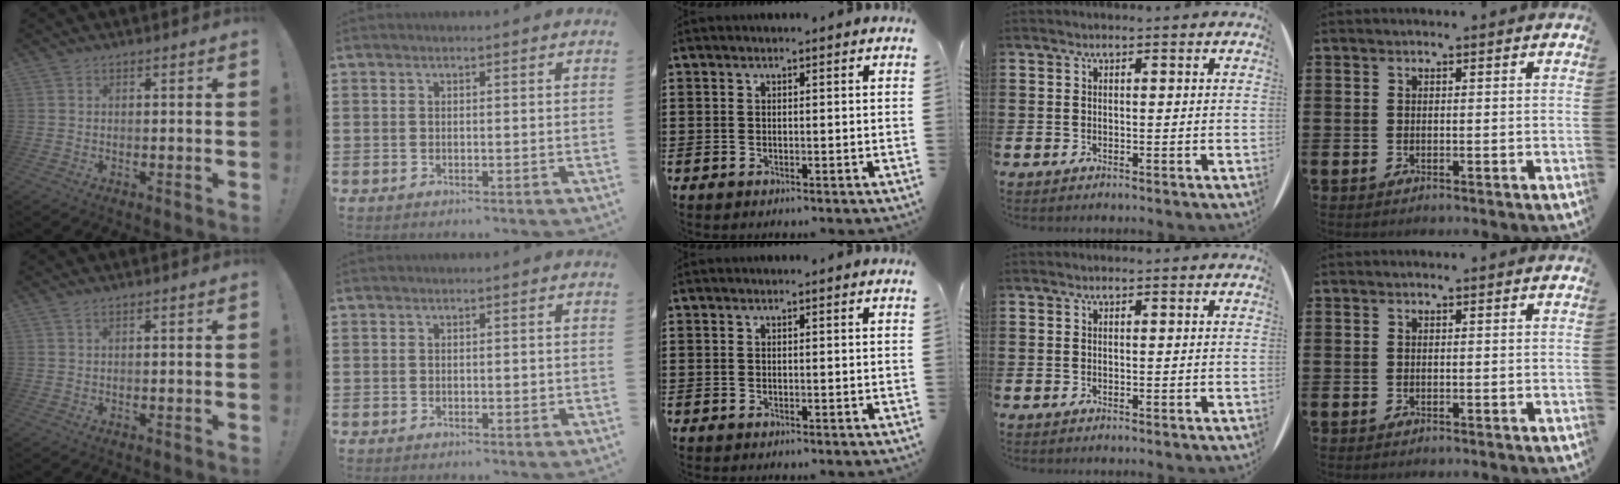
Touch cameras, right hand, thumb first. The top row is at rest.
{"thumb": {"total": 0.9, "force": [0.6, 0.2, 0.7], "torque": [-0.015, 0.002, 0.010]}, "index": {"total": 0.7, "force": [-0.1, 0.2, 0.7], "torque": [-0.013, -0.002, -0.001]}}